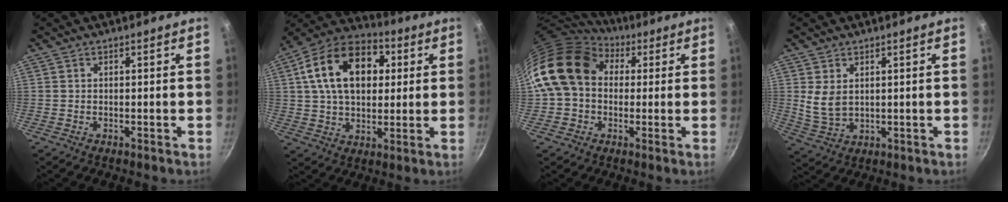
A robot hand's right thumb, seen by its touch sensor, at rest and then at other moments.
{"total": 19.4, "force": [4.7, 12.8, 13.8], "torque": [-0.207, 0.016, 0.065]}
{"total": 15.1, "force": [3.7, 11.8, 8.7], "torque": [-0.131, 0.022, 0.049]}
{"total": 5.3, "force": [1.6, 3.4, 3.8], "torque": [-0.068, -0.020, 0.042]}